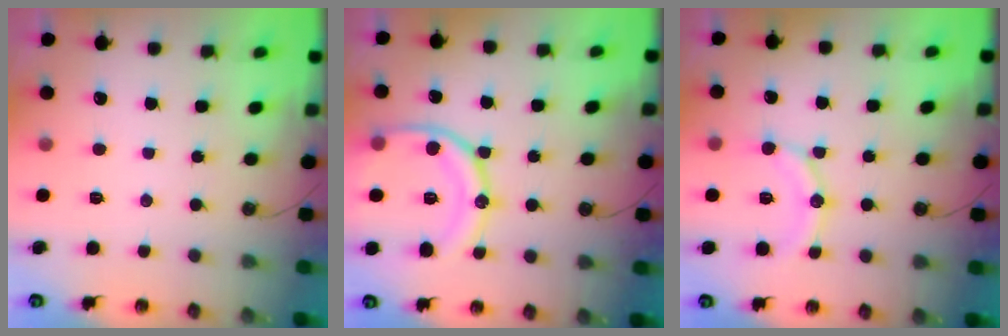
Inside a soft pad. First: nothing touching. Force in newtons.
{"total": 16.4, "press": 16.3, "slide": 1.9}
{"total": 12.3, "press": 12.0, "slide": 2.7}